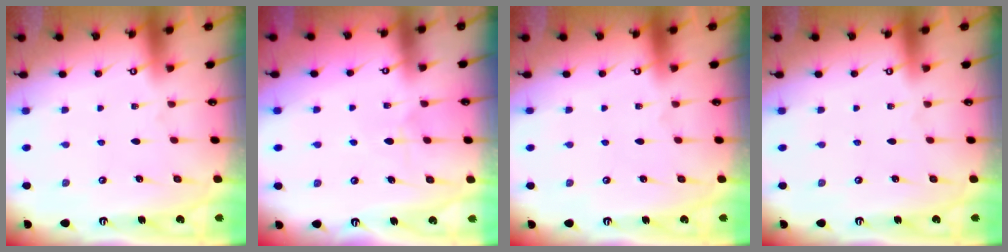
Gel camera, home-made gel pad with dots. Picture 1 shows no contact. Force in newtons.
{"total": 5.2, "press": 5.2, "slide": 0.5}
{"total": 0.0}
{"total": 0.0}